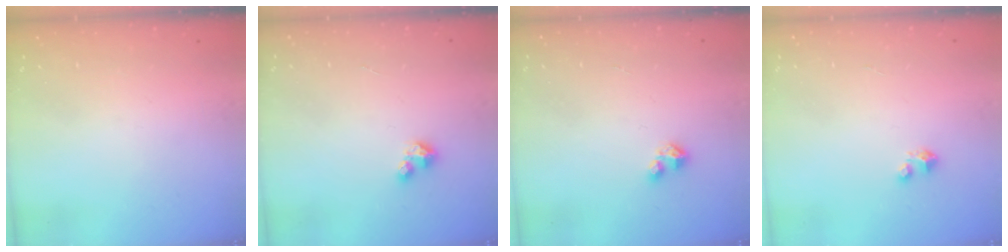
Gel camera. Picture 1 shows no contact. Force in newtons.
{"total": 2.7, "press": 2.7, "slide": 0.3}
{"total": 2.1, "press": 2.1, "slide": 0.2}
{"total": 2.1, "press": 2.1, "slide": 0.1}